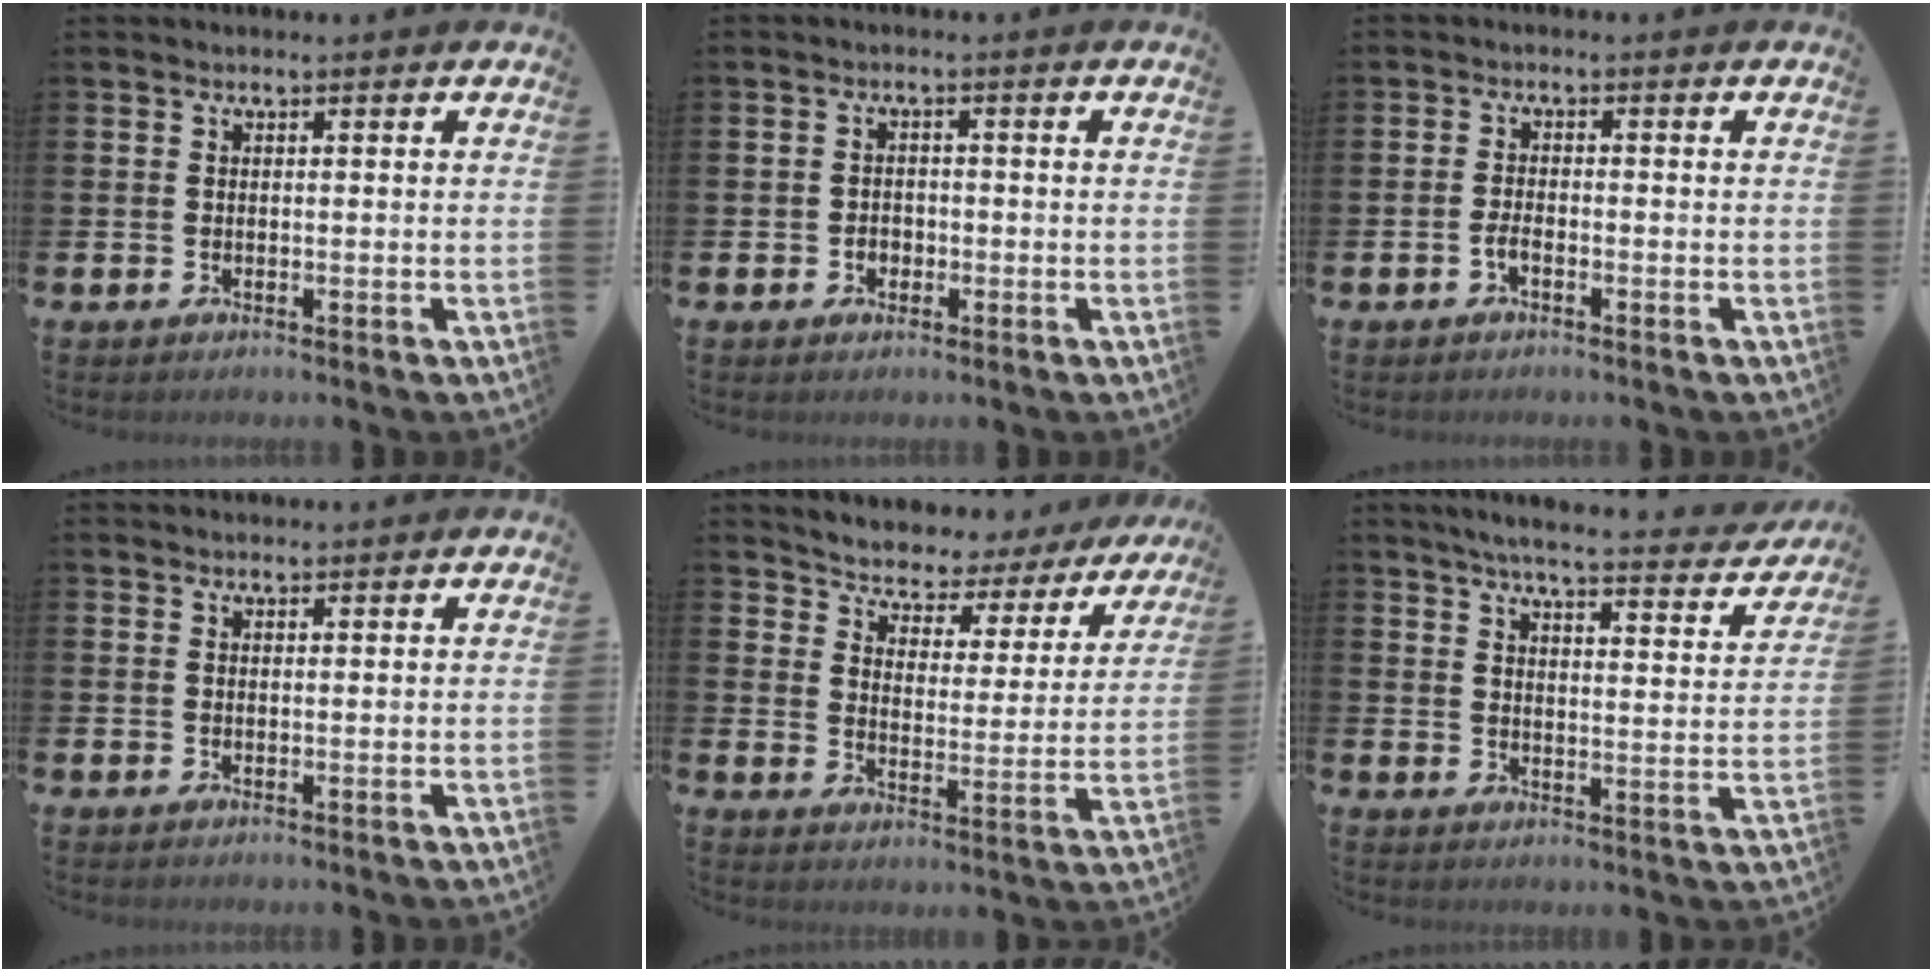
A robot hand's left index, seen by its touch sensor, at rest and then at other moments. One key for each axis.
{"total": 1.7, "fx": -0.5, "fy": 1.4, "fz": 0.7, "tx": -0.010, "ty": 0.004, "tz": -0.014}
{"total": 1.4, "fx": -0.8, "fy": 0.5, "fz": 1.1, "tx": -0.024, "ty": 0.002, "tz": -0.015}
{"total": 0.9, "fx": 0.8, "fy": 0.1, "fz": 0.1, "tx": 0.011, "ty": -0.004, "tz": 0.013}
{"total": 4.4, "fx": 4.2, "fy": 1.3, "fz": -0.2, "tx": -0.026, "ty": -0.042, "tz": 0.066}
{"total": 5.7, "fx": 5.2, "fy": 0.4, "fz": 2.2, "tx": -0.045, "ty": -0.039, "tz": 0.084}